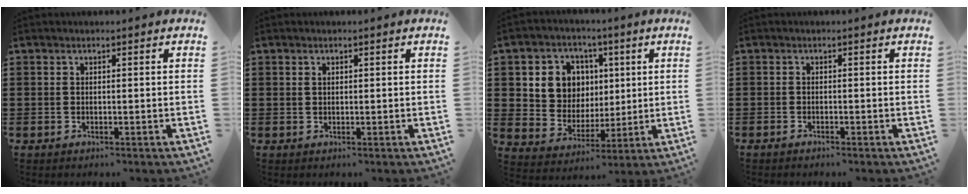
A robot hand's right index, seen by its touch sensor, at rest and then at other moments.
{"total": 0.7, "force": [0.3, 0.5, 0.4], "torque": [-0.010, 0.002, 0.006]}
{"total": 8.6, "force": [2.4, 7.8, 2.9], "torque": [-0.080, 0.005, 0.046]}
{"total": 0.7, "force": [-0.6, 0.1, 0.1], "torque": [-0.003, -0.001, -0.013]}